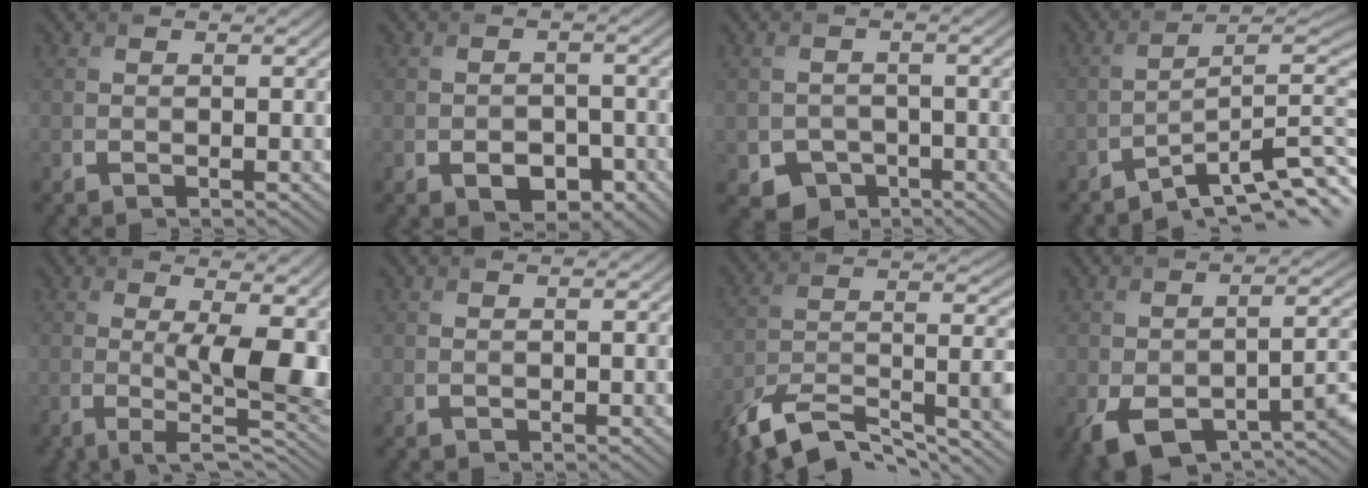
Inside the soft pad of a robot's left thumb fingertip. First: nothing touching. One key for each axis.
{"total": 3.4, "fx": -1.6, "fy": 2.3, "fz": 1.9, "tx": -0.027, "ty": -0.005, "tz": -0.024}
{"total": 3.9, "fx": -2.1, "fy": 3.1, "fz": 1.2, "tx": -0.025, "ty": -0.013, "tz": -0.037}
{"total": 9.3, "fx": -6.2, "fy": 1.8, "fz": 6.6, "tx": -0.089, "ty": 0.004, "tz": -0.101}
{"total": 10.3, "fx": 0.2, "fy": 2.8, "fz": 9.9, "tx": -0.156, "ty": -0.009, "tz": 0.004}
{"total": 0.0}
{"total": 13.8, "fx": -9.3, "fy": 5.5, "fz": 8.6, "tx": -0.175, "ty": -0.010, "tz": -0.169}
{"total": 11.0, "fx": -6.0, "fy": 5.5, "fz": 7.5, "tx": -0.123, "ty": -0.042, "tz": -0.086}